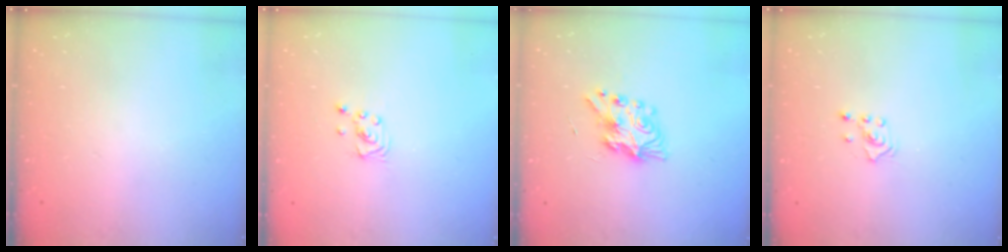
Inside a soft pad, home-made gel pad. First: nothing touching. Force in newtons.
{"total": 2.3, "press": 2.3, "slide": 0.2}
{"total": 8.3, "press": 8.2, "slide": 0.2}
{"total": 2.4, "press": 2.2, "slide": 0.8}